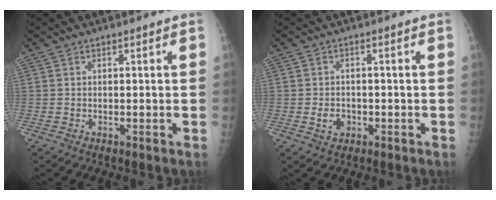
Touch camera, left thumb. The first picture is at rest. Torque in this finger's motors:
{"motor_torque": [-0.06, 0.05, 0.03, 0.02, 0.00]}